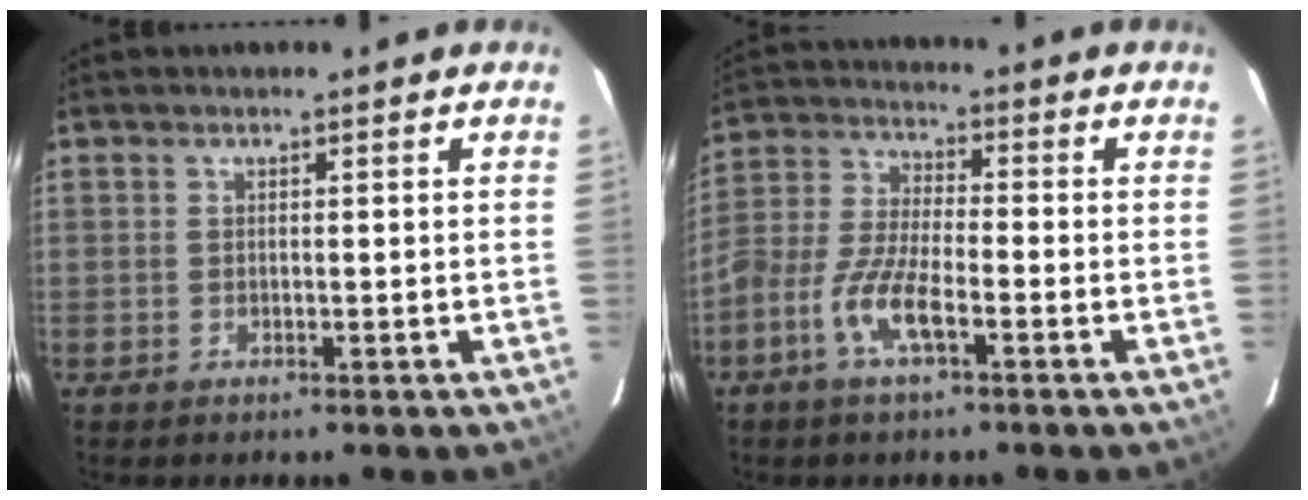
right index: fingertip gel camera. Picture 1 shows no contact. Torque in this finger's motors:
{"motor_torque": [0.33, -0.18, 0.22, 0.08]}